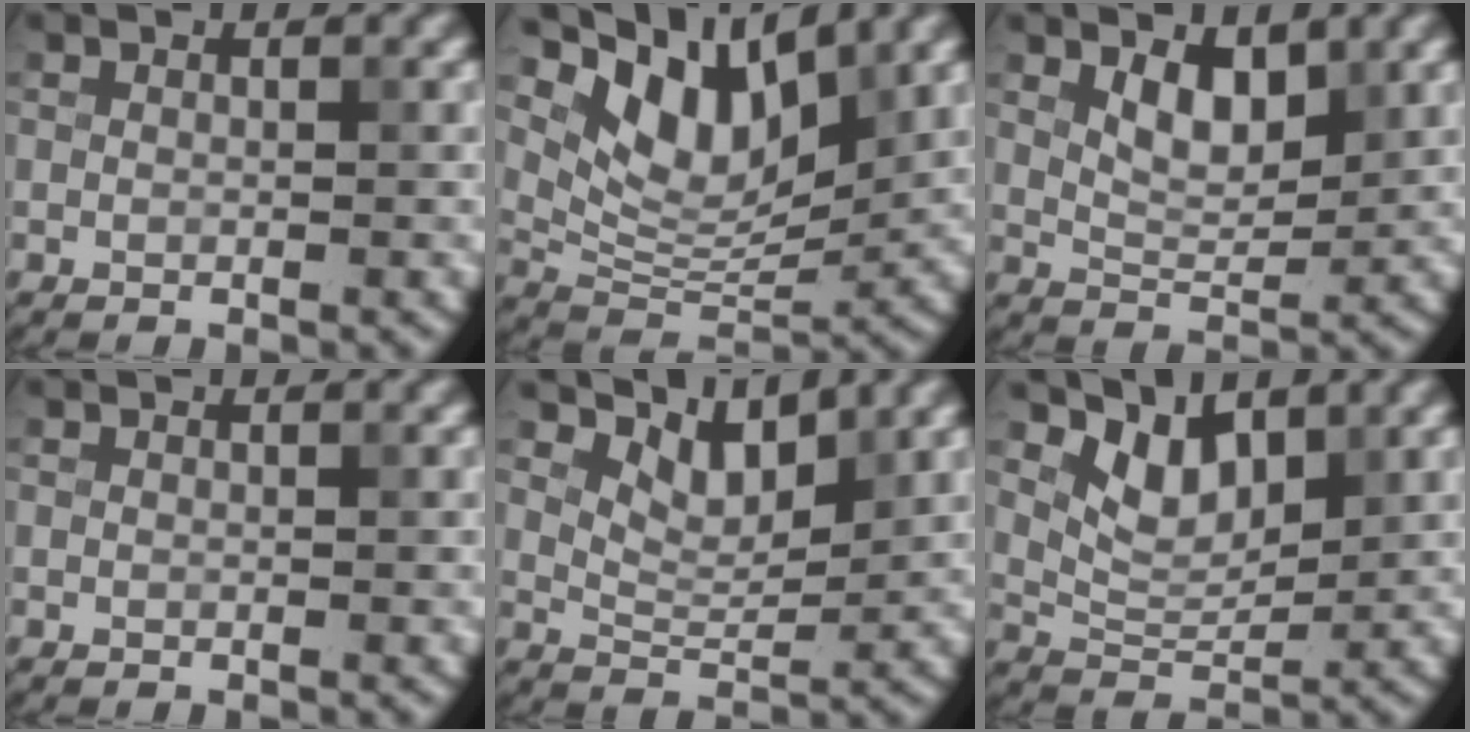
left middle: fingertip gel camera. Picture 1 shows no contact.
{"total": 7.8, "force": [4.7, 3.6, 5.1], "torque": [-0.088, -0.007, 0.081]}
{"total": 3.1, "force": [1.6, 1.4, 2.2], "torque": [-0.041, -0.006, 0.031]}
{"total": 0.0}
{"total": 3.7, "force": [3.0, 1.2, 1.8], "torque": [-0.041, -0.006, 0.051]}
{"total": 3.7, "force": [2.4, 1.9, 2.1], "torque": [-0.048, -0.013, 0.043]}